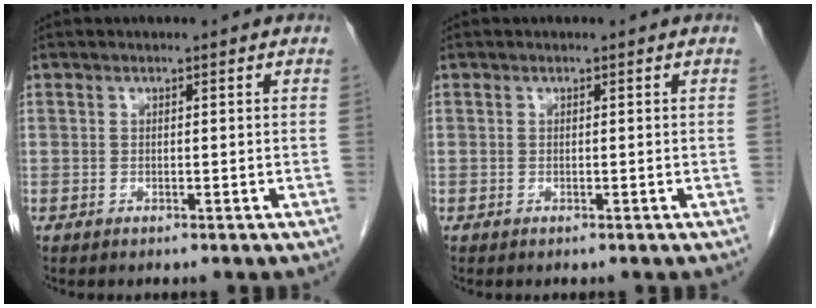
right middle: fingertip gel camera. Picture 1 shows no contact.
{"total": 0.0}